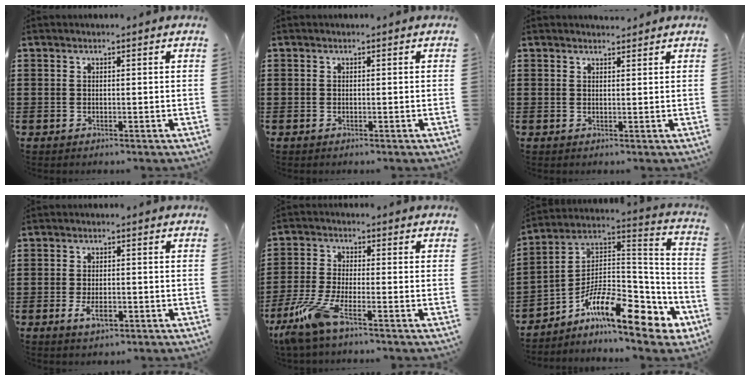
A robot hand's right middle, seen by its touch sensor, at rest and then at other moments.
{"total": 0.0}
{"total": 1.1, "force": [1.1, 0.2, 0.1], "torque": [-0.004, 0.001, 0.020]}
{"total": 3.1, "force": [-1.2, 1.3, 2.6], "torque": [-0.053, -0.009, -0.027]}
{"total": 7.1, "force": [-4.5, 1.4, 5.4], "torque": [-0.140, -0.021, -0.090]}
{"total": 12.4, "force": [-7.3, 4.1, 9.0], "torque": [-0.163, 0.003, -0.136]}